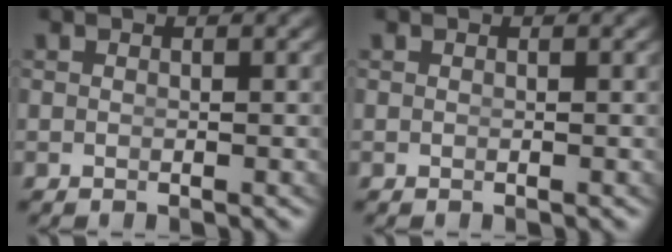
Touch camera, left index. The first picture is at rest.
{"total": 0.0}